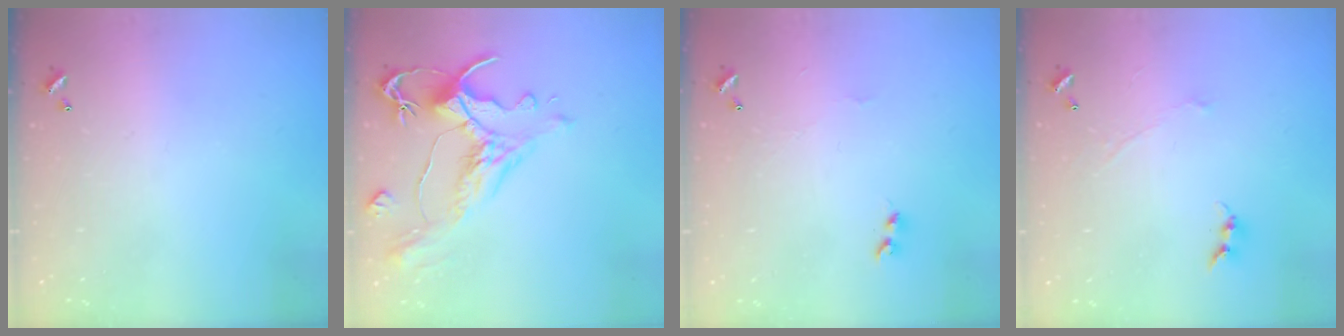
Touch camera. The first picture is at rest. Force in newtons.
{"total": 1.5, "press": 0.2, "slide": 1.5}
{"total": 2.7, "press": 2.7, "slide": 0.7}
{"total": 1.3, "press": 1.2, "slide": 0.5}